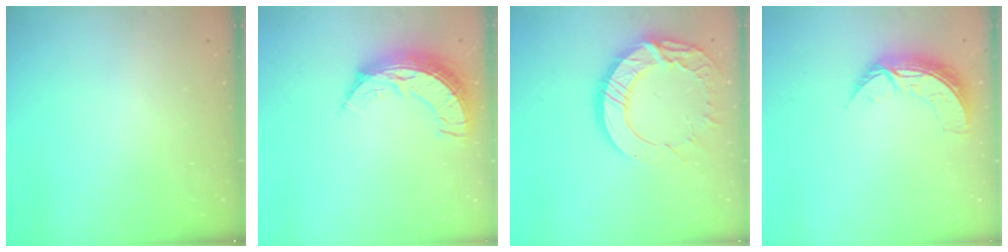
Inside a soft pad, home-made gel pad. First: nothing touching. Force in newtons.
{"total": 10.5, "press": 10.4, "slide": 0.9}
{"total": 17.6, "press": 17.5, "slide": 1.5}
{"total": 8.1, "press": 8.0, "slide": 0.8}